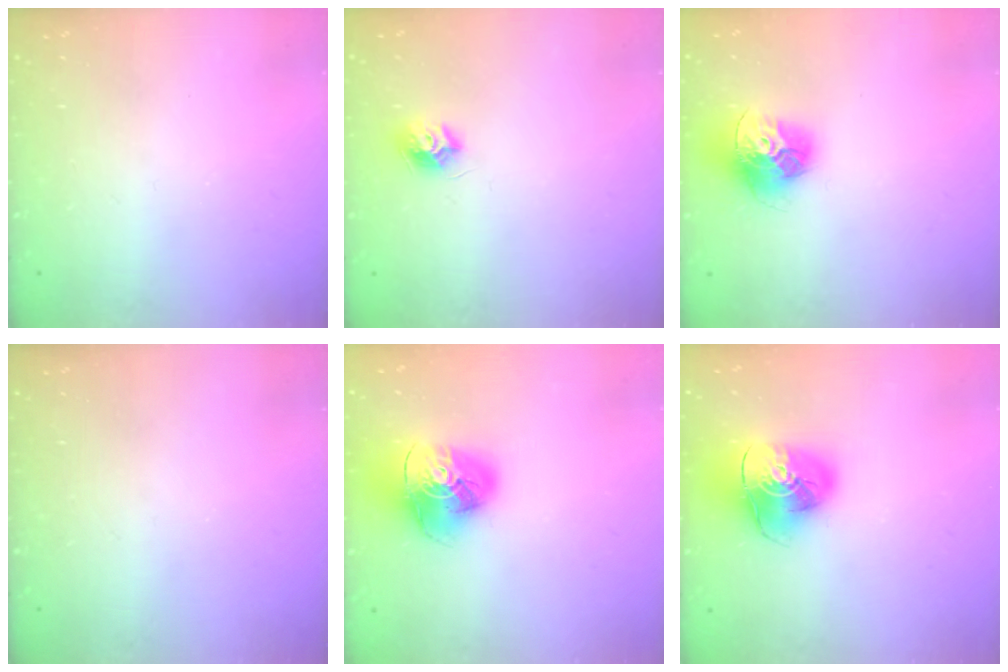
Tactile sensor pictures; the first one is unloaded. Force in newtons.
{"total": 7.9, "press": 7.9, "slide": 0.4}
{"total": 15.3, "press": 15.2, "slide": 1.7}
{"total": 0.0}
{"total": 13.8, "press": 13.7, "slide": 1.4}
{"total": 16.1, "press": 16.0, "slide": 2.1}